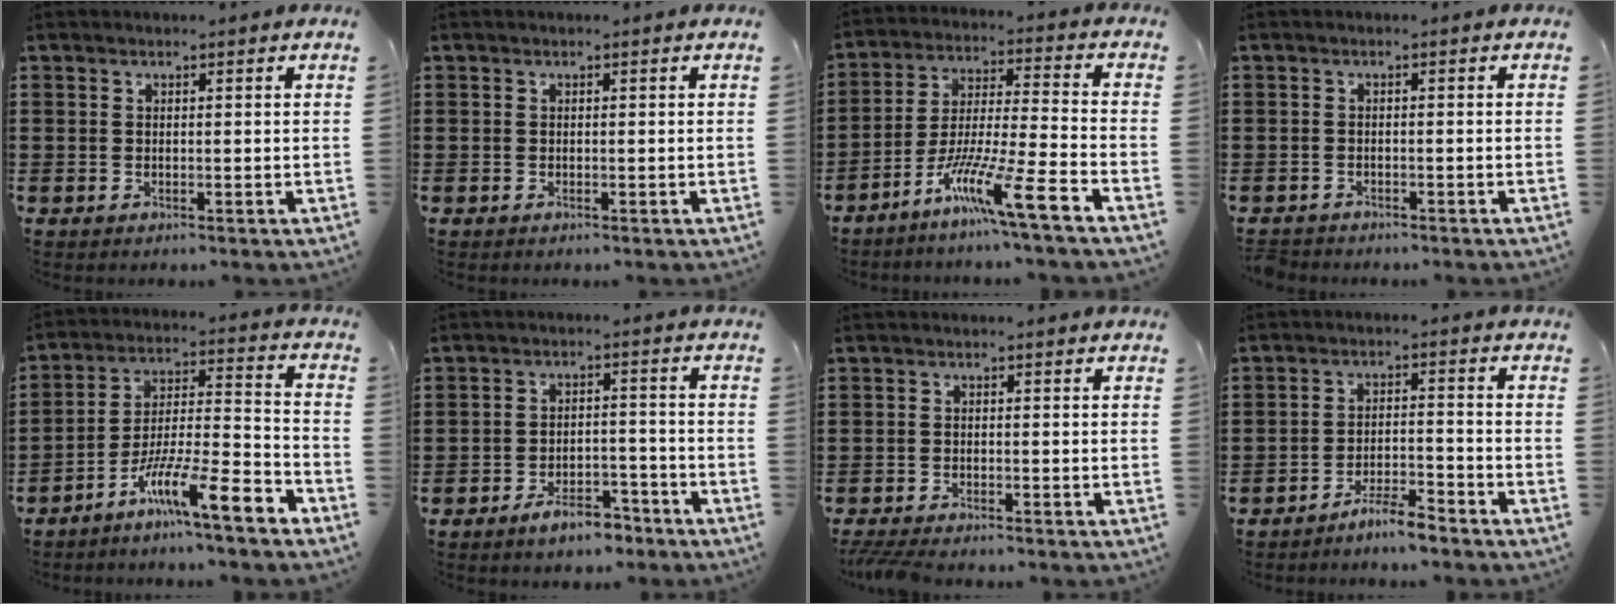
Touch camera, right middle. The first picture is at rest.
{"total": 0.0}
{"total": 11.0, "force": [-8.0, -0.4, 7.6], "torque": [-0.143, -0.006, -0.160]}
{"total": 1.2, "force": [-1.2, 0.2, 0.0], "torque": [-0.005, 0.001, -0.025]}
{"total": 11.5, "force": [-8.4, 1.2, 7.8], "torque": [-0.134, 0.007, -0.162]}
{"total": 5.4, "force": [-4.7, 1.5, 2.1], "torque": [-0.037, 0.012, -0.091]}
{"total": 2.0, "force": [-1.8, 0.2, 0.6], "torque": [-0.021, -0.001, -0.040]}
{"total": 4.4, "force": [-4.1, 0.2, 1.5], "torque": [-0.033, 0.003, -0.082]}